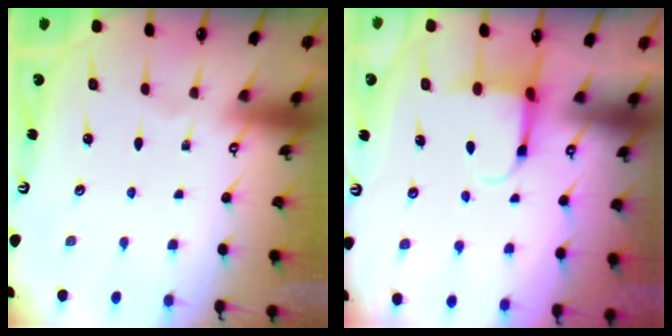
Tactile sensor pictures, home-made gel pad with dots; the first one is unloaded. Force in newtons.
{"total": 3.9, "press": 3.7, "slide": 1.2}